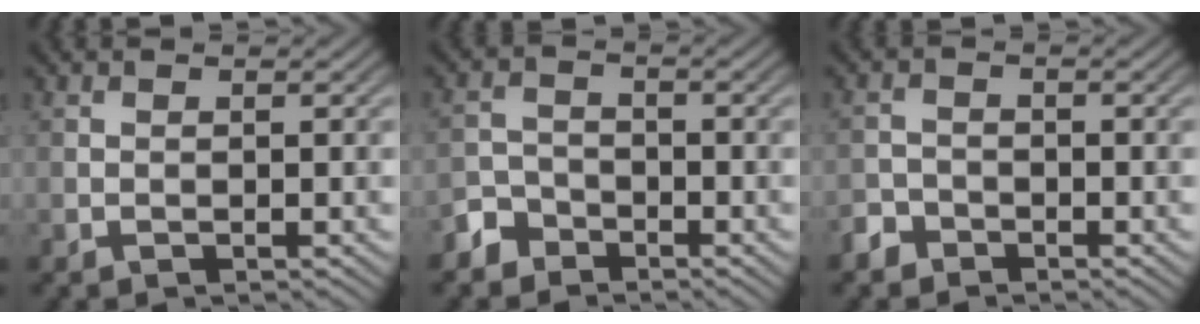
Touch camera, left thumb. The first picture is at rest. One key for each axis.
{"total": 3.1, "fx": -2.5, "fy": 1.9, "fz": 0.5, "tx": -0.009, "ty": 0.004, "tz": -0.061}
{"total": 2.2, "fx": -1.8, "fy": 1.2, "fz": 0.4, "tx": -0.005, "ty": 0.001, "tz": -0.043}